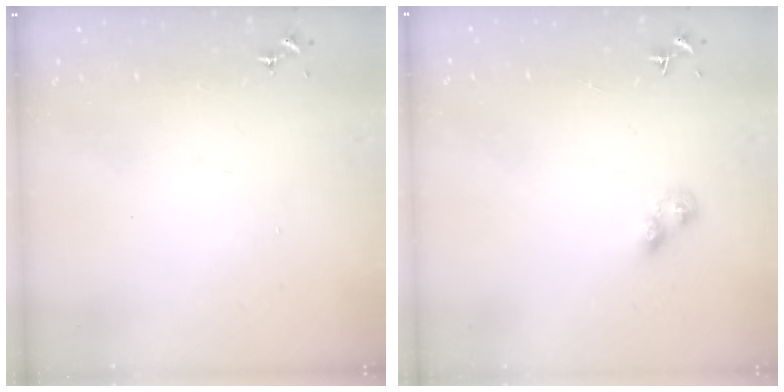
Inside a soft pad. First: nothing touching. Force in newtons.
{"total": 3.4, "press": 3.4, "slide": 0.4}